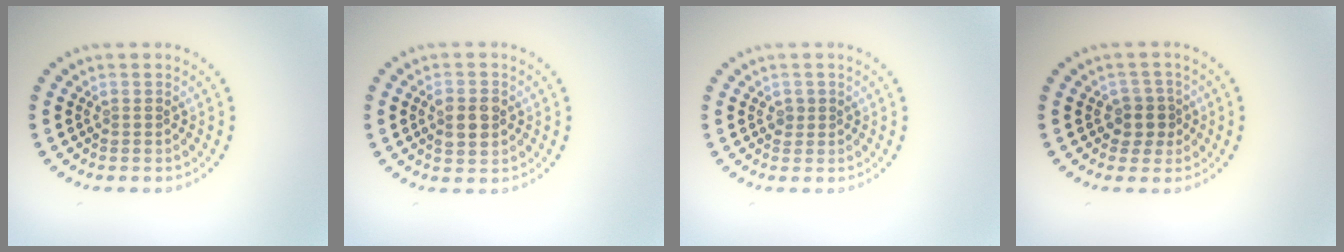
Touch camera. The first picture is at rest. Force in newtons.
{"total": 2.5, "press": 2.5, "slide": 0.2}
{"total": 0.8, "press": 0.7, "slide": 0.3}
{"total": 2.2, "press": 1.9, "slide": 1.1}